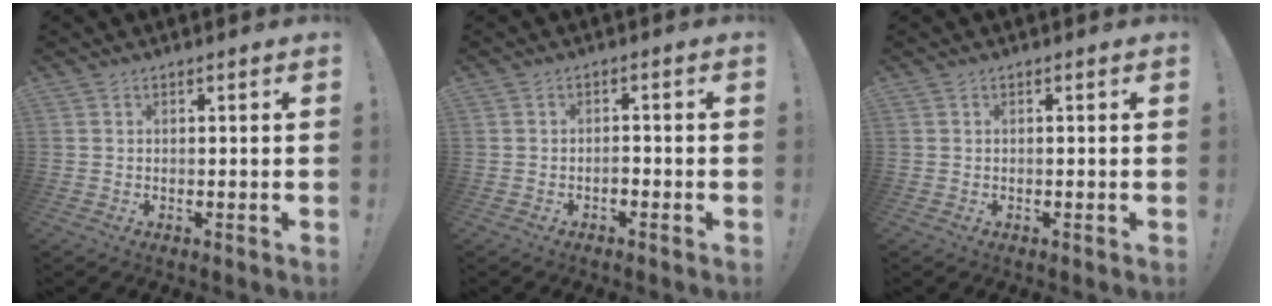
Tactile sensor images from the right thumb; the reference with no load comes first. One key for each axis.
{"total": 1.7, "fx": -1.4, "fy": 0.5, "fz": 0.9, "tx": -0.020, "ty": 0.000, "tz": -0.024}
{"total": 0.0}